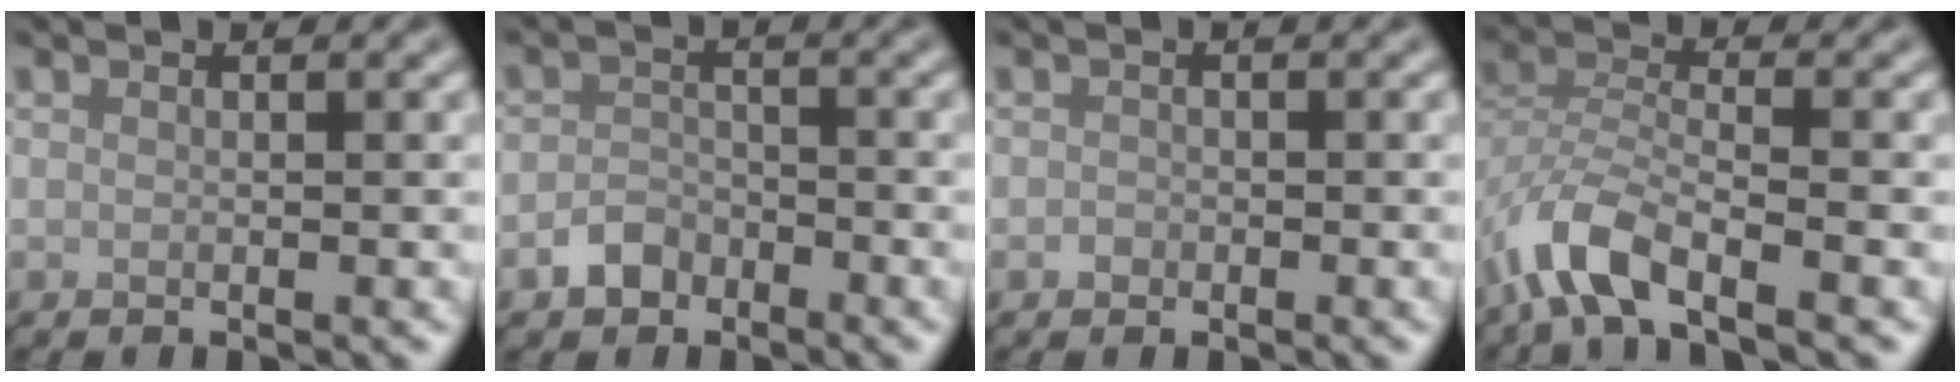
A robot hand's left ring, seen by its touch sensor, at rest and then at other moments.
{"total": 2.2, "force": [-1.5, 1.5, 0.6], "torque": [-0.005, 0.006, -0.033]}
{"total": 0.7, "force": [-0.3, 0.6, 0.1], "torque": [0.002, -0.003, -0.007]}
{"total": 5.7, "force": [-3.6, 2.1, 3.9], "torque": [-0.078, -0.003, -0.081]}